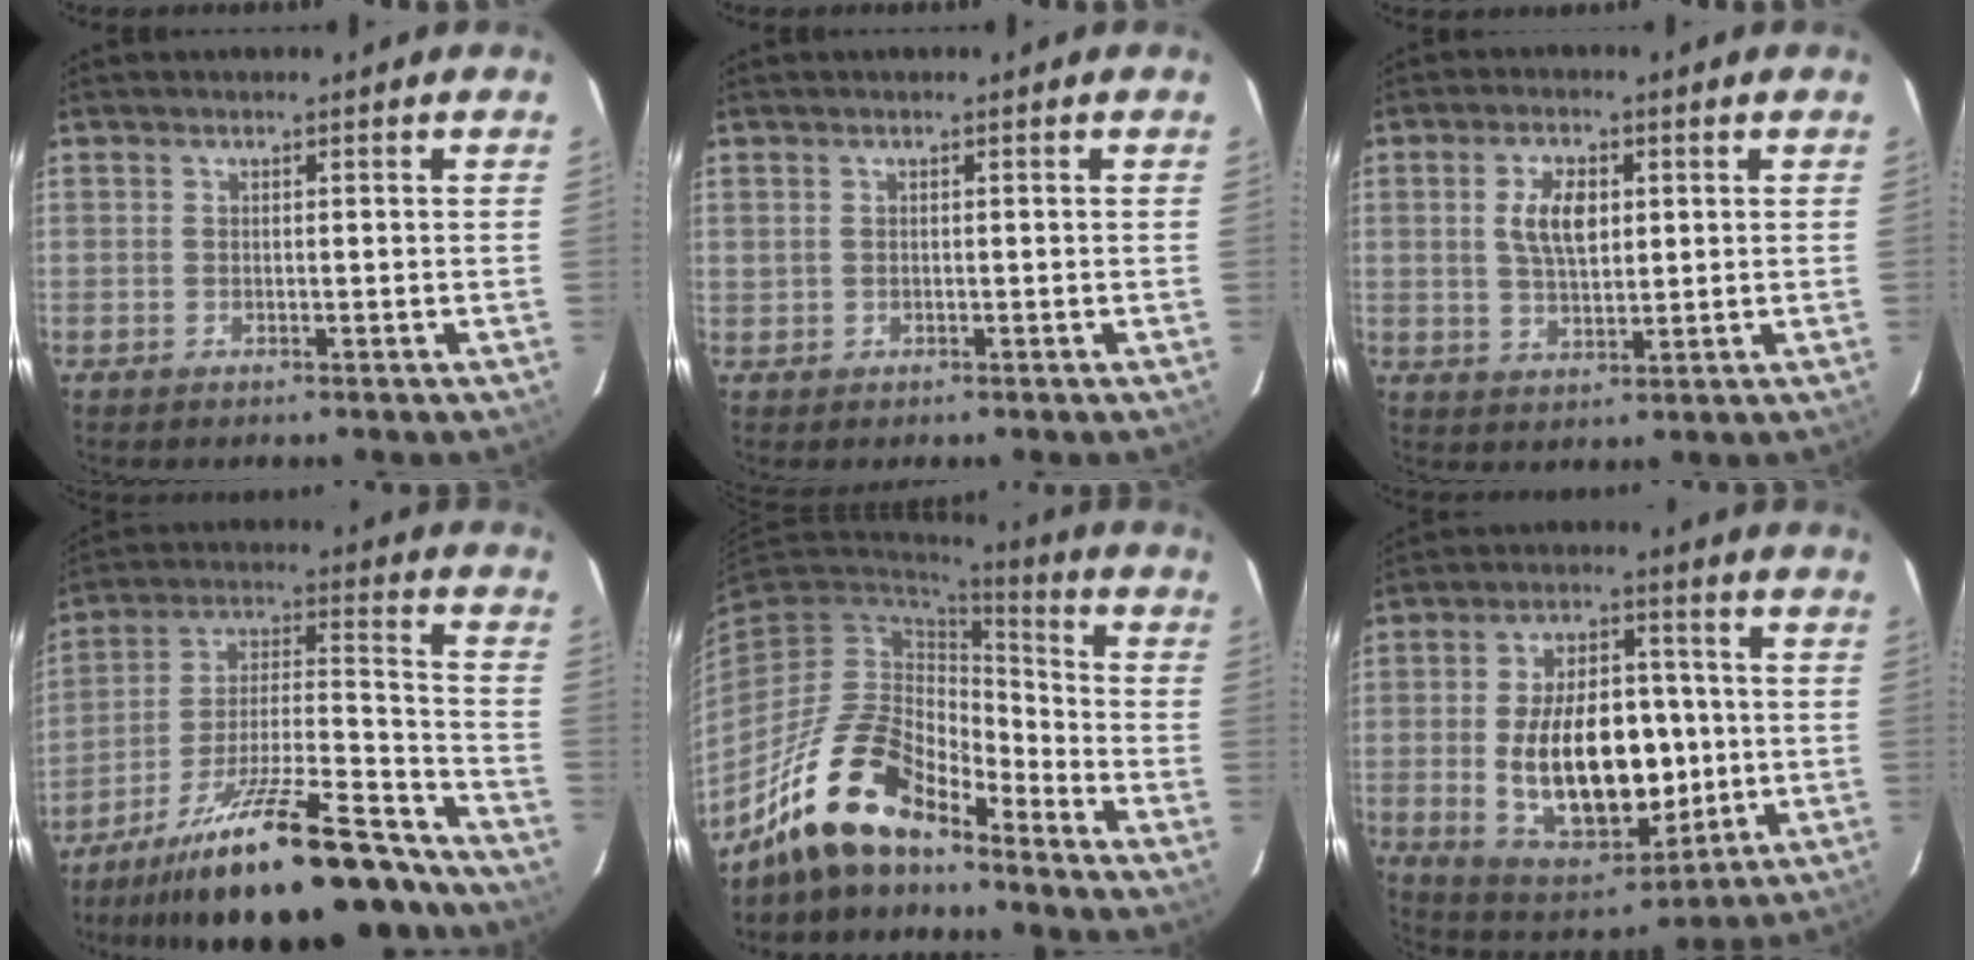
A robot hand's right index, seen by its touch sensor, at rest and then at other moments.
{"total": 0.6, "force": [0.3, 0.5, 0.2], "torque": [-0.004, 0.003, 0.006]}
{"total": 6.6, "force": [1.5, 3.3, 5.5], "torque": [-0.103, 0.006, 0.032]}
{"total": 25.6, "force": [-20.4, 5.5, 14.5], "torque": [-0.224, -0.006, -0.302]}
{"total": 15.3, "force": [-12.1, 5.5, 7.5], "torque": [-0.160, 0.006, -0.229]}
{"total": 20.3, "force": [-1.9, 11.6, 16.5], "torque": [-0.301, 0.010, -0.004]}